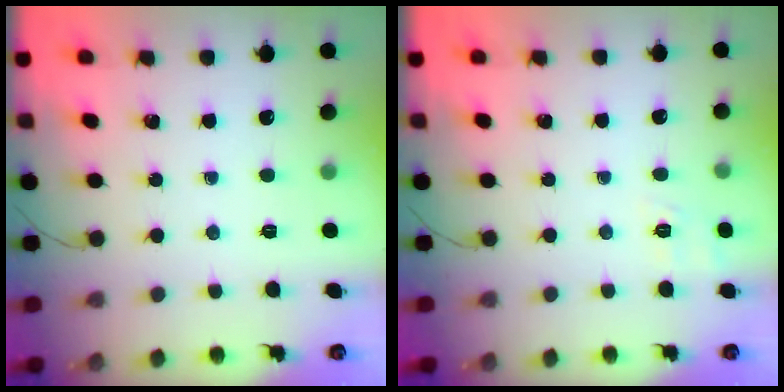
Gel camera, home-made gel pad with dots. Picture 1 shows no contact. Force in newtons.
{"total": 2.0, "press": 1.1, "slide": 1.7}